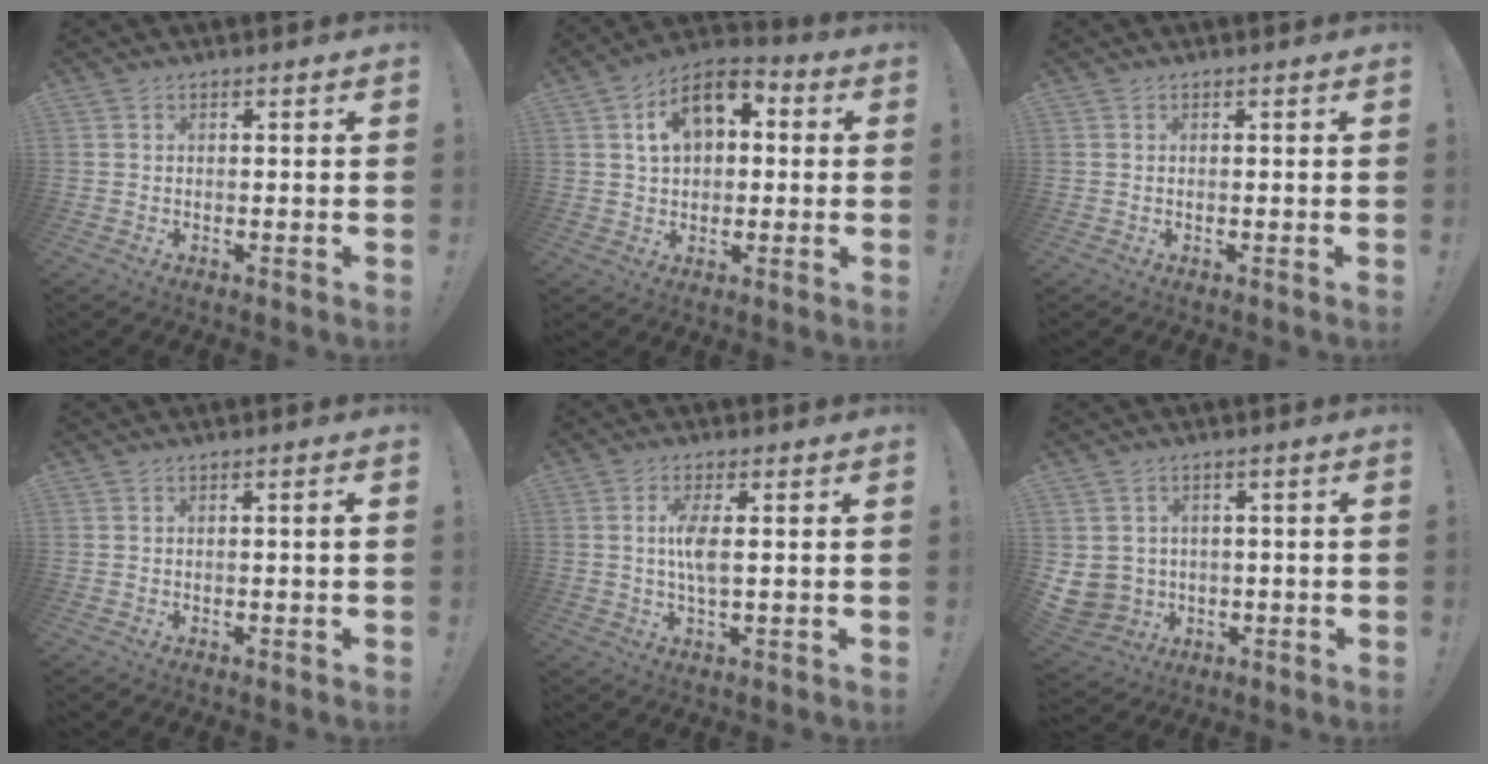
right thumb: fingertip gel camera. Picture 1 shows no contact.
{"total": 11.6, "force": [4.0, 7.8, 7.6], "torque": [-0.118, 0.000, 0.076]}
{"total": 0.0}
{"total": 1.3, "force": [0.0, -0.1, 1.3], "torque": [-0.030, 0.003, 0.000]}
{"total": 5.9, "force": [0.6, 1.6, 5.6], "torque": [-0.107, -0.004, 0.006]}
{"total": 6.3, "force": [0.3, 6.1, 1.6], "torque": [-0.044, -0.001, 0.012]}